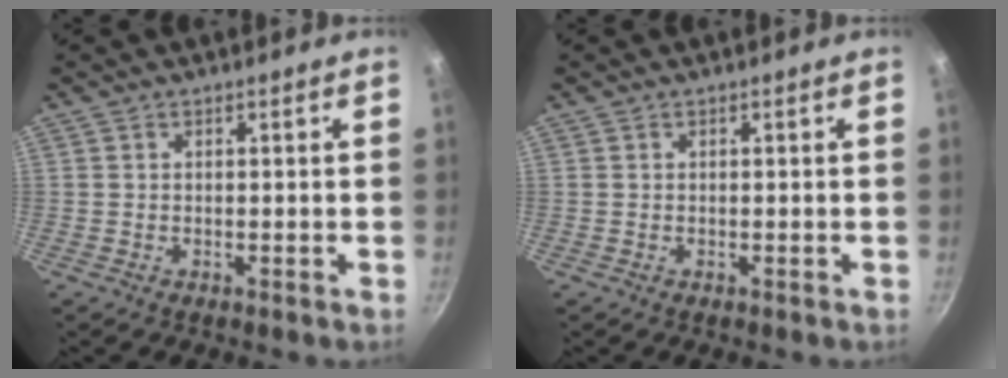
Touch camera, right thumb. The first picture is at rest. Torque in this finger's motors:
{"motor_torque": [0.00, 0.00, 0.00, 0.00, 0.00]}